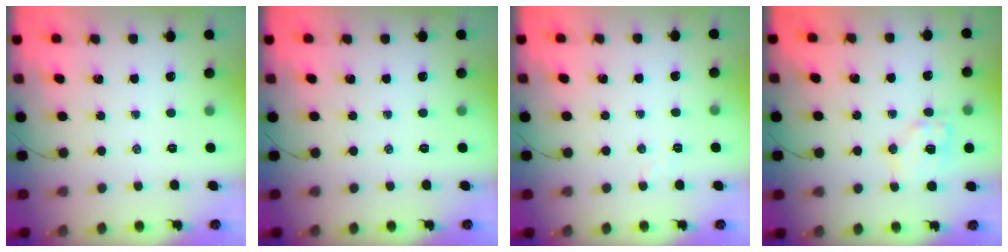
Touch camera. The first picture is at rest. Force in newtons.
{"total": 0.0}
{"total": 2.5, "press": 2.4, "slide": 0.7}
{"total": 10.1, "press": 10.0, "slide": 1.5}